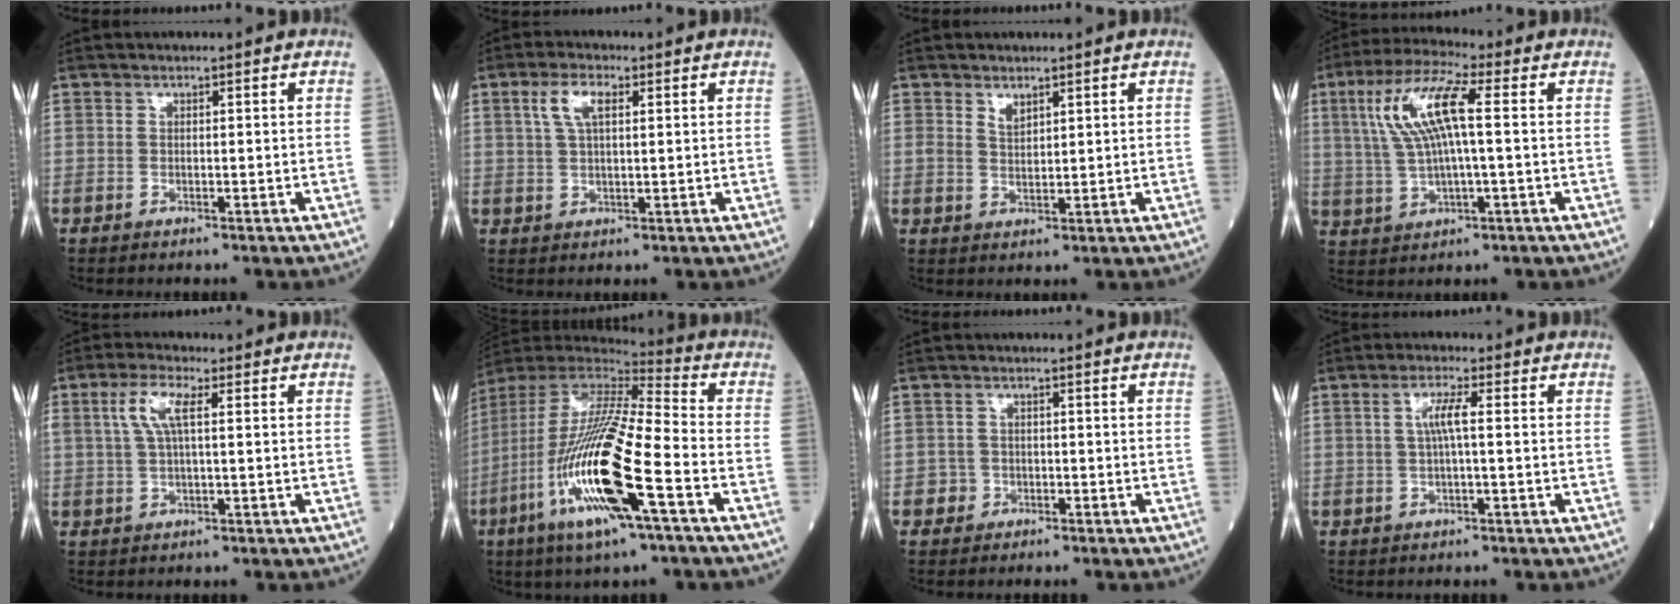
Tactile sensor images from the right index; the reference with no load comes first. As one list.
[{"total": 4.4, "force": [1.8, 1.6, 3.7], "torque": [-0.083, 0.013, 0.040]}, {"total": 2.0, "force": [1.5, 0.9, 0.9], "torque": [-0.018, -0.001, 0.035]}, {"total": 10.7, "force": [2.0, 1.8, 10.4], "torque": [-0.223, 0.020, 0.039]}, {"total": 4.7, "force": [1.4, 1.1, 4.4], "torque": [-0.103, 0.017, 0.033]}, {"total": 21.7, "force": [-7.7, 2.2, 20.2], "torque": [-0.443, -0.043, -0.149]}, {"total": 1.9, "force": [-1.0, 1.6, -0.2], "torque": [0.010, 0.011, -0.023]}, {"total": 3.3, "force": [0.3, 0.3, 3.3], "torque": [-0.067, 0.009, 0.006]}]